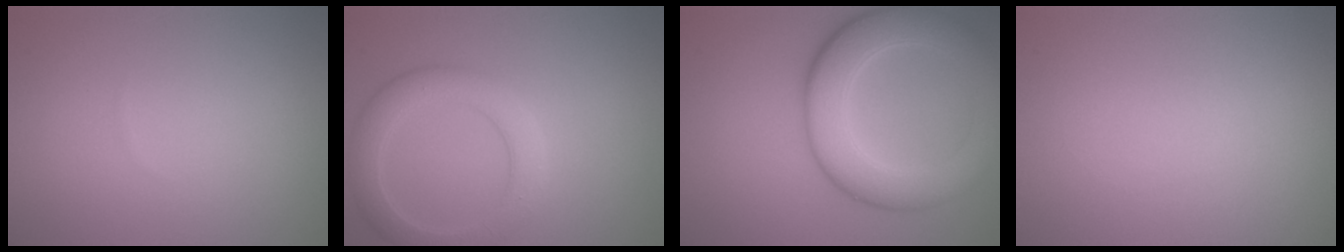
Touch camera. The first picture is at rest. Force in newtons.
{"total": 4.0, "press": 3.9, "slide": 0.4}
{"total": 7.4, "press": 7.4, "slide": 0.4}
{"total": 0.0}